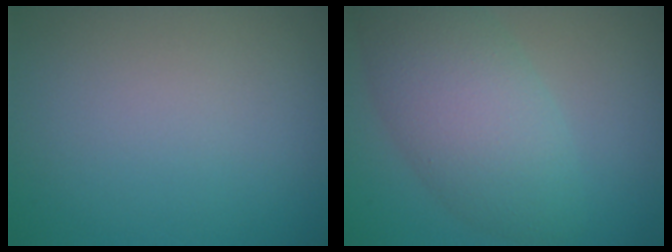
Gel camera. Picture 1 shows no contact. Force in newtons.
{"total": 6.7, "press": 6.7, "slide": 0.2}